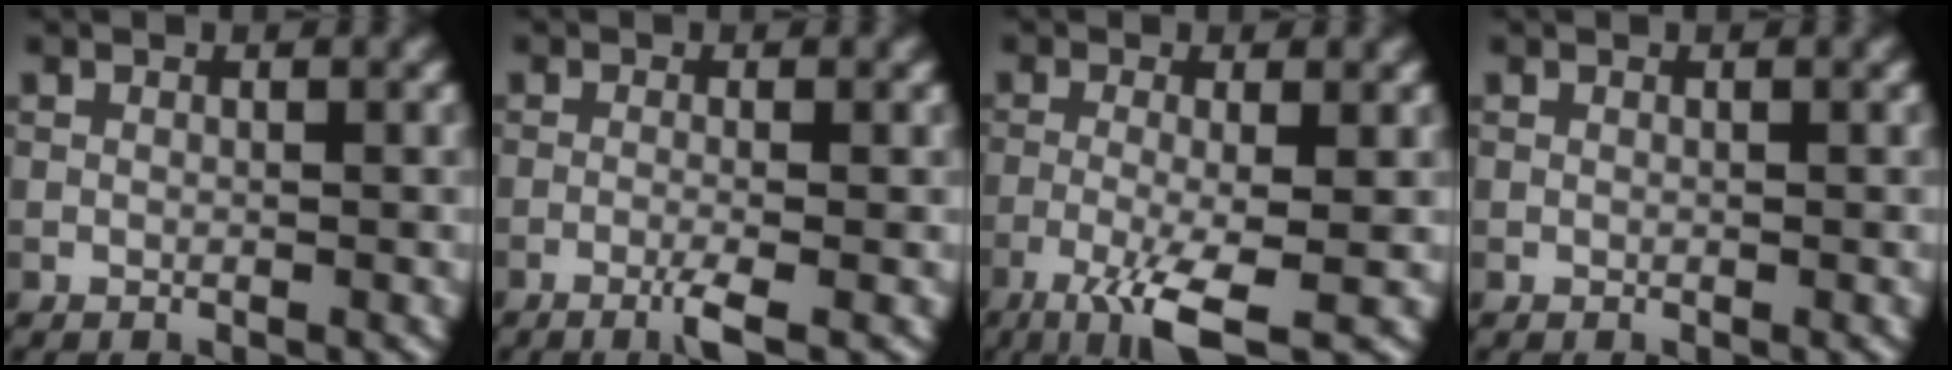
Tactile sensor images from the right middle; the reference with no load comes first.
{"total": 2.1, "force": [-1.0, 0.2, 1.8], "torque": [-0.030, 0.001, -0.027]}
{"total": 6.4, "force": [-3.3, 1.4, 5.3], "torque": [-0.094, -0.004, -0.069]}
{"total": 0.0}